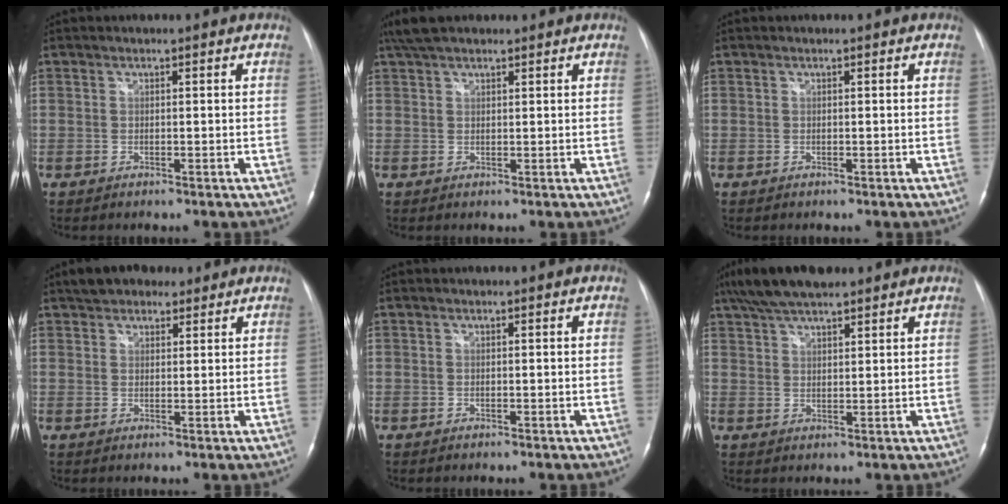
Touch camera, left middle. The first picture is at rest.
{"total": 4.6, "force": [3.6, 1.9, 2.1], "torque": [-0.044, 0.027, 0.069]}
{"total": 0.0}
{"total": 6.5, "force": [4.9, 3.3, 2.6], "torque": [-0.036, 0.022, 0.082]}
{"total": 0.0}
{"total": 9.5, "force": [7.5, 2.6, 5.2], "torque": [-0.095, 0.031, 0.132]}